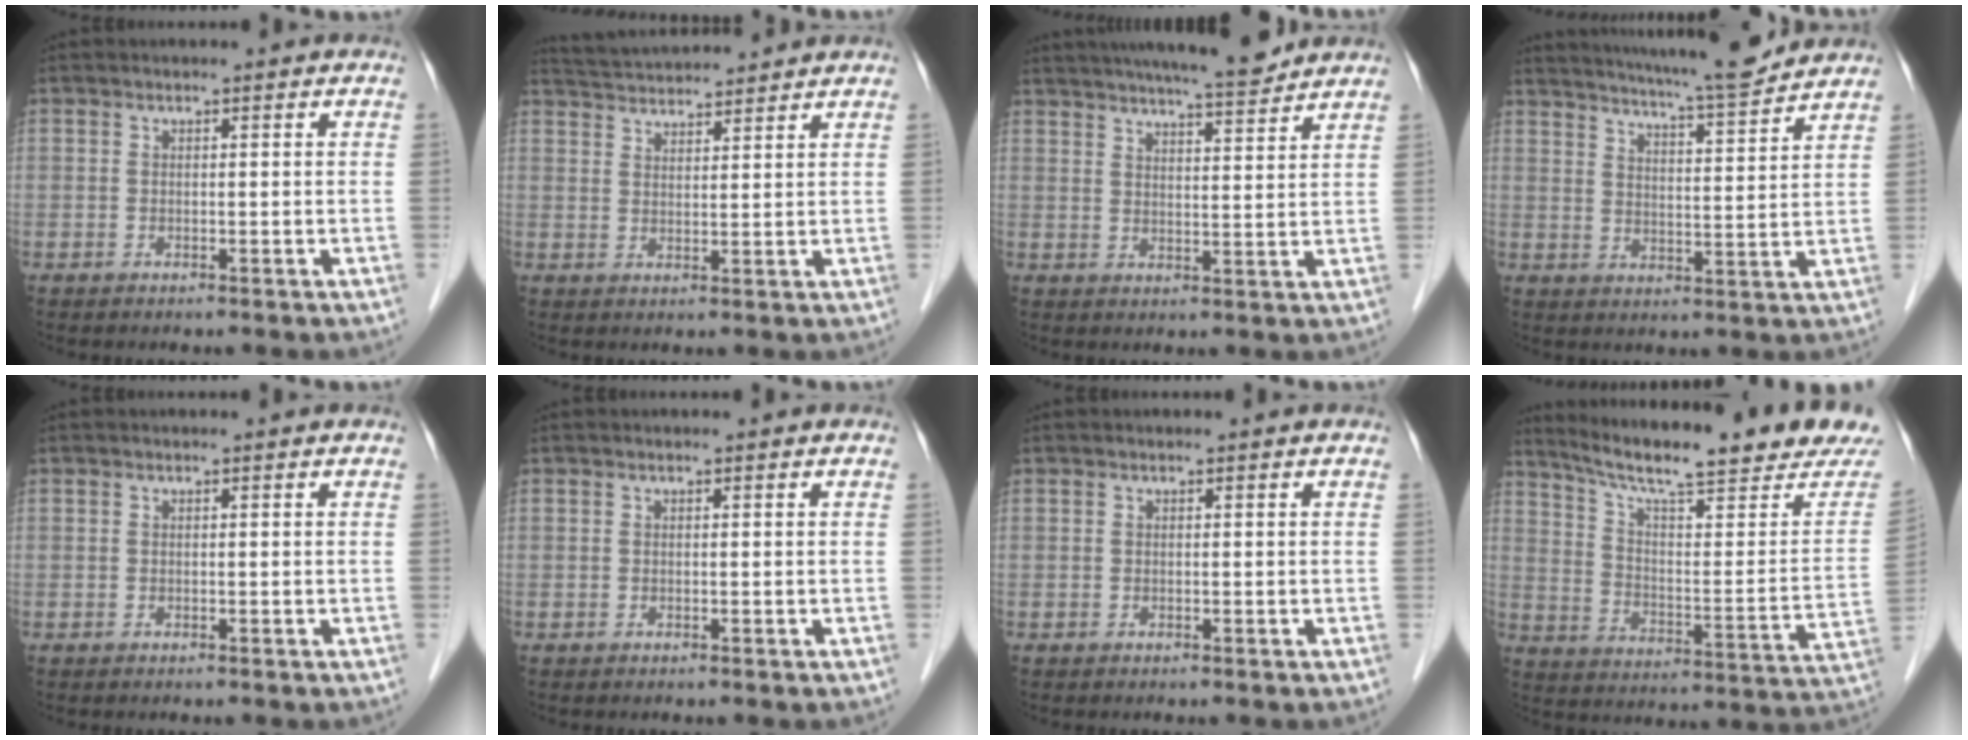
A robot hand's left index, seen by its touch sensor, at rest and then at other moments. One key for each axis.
{"total": 8.0, "fx": 7.8, "fy": 0.0, "fz": 1.6, "tx": -0.039, "ty": 0.031, "tz": 0.128}
{"total": 12.0, "fx": 10.7, "fy": 0.6, "fz": 5.4, "tx": -0.086, "ty": 0.006, "tz": 0.150}
{"total": 12.8, "fx": 11.7, "fy": 0.1, "fz": 5.0, "tx": -0.086, "ty": 0.000, "tz": 0.168}
{"total": 0.0}
{"total": 0.0}
{"total": 0.0}
{"total": 24.3, "fx": 20.9, "fy": 2.1, "fz": 12.2, "tx": -0.190, "ty": -0.045, "tz": 0.286}